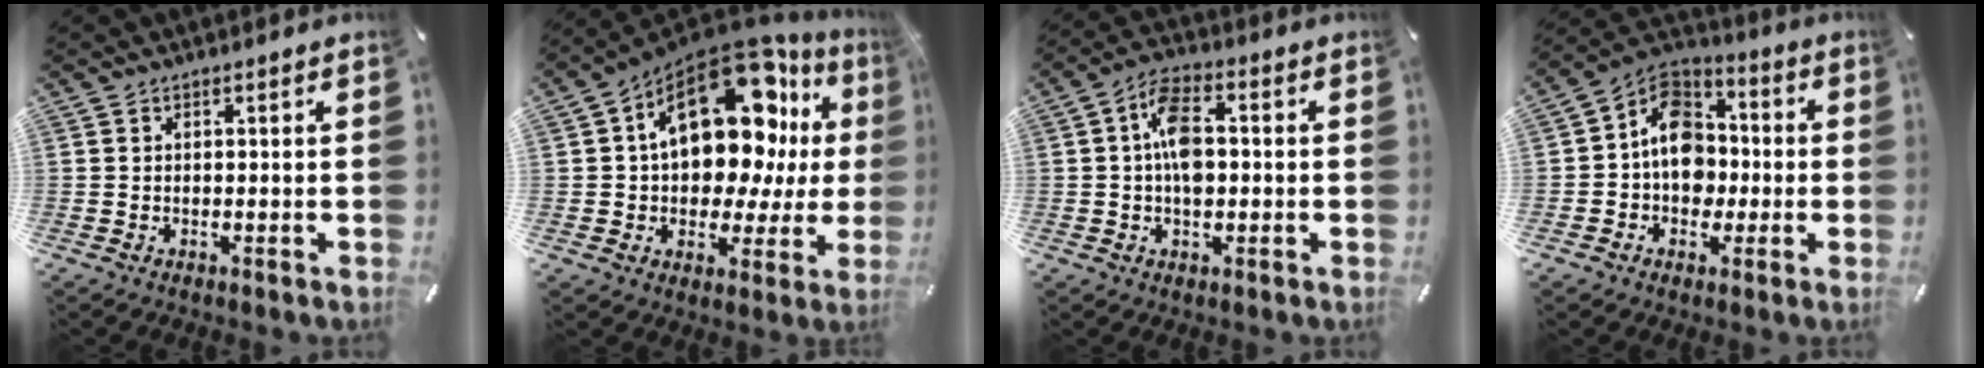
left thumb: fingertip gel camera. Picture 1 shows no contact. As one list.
[{"total": 22.6, "force": [7.7, 12.4, 17.2], "torque": [-0.273, -0.059, 0.125]}, {"total": 8.5, "force": [-0.1, 4.9, 7.0], "torque": [-0.128, 0.004, -0.006]}, {"total": 12.2, "force": [-1.2, 10.5, 6.0], "torque": [-0.112, 0.018, -0.023]}]